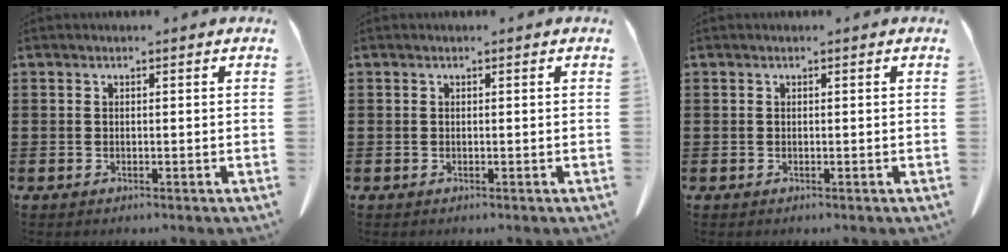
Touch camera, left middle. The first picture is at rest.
{"total": 0.0}
{"total": 0.0}